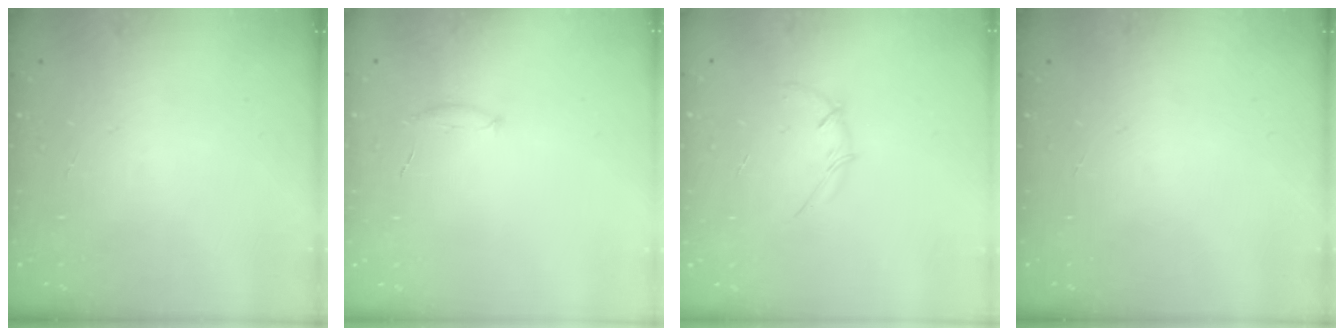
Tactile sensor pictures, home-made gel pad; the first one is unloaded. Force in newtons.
{"total": 5.9, "press": 5.7, "slide": 1.4}
{"total": 2.7, "press": 2.6, "slide": 0.8}
{"total": 0.0}